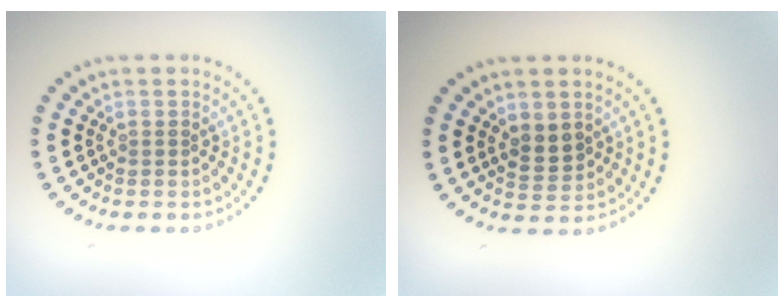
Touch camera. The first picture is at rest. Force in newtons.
{"total": 2.1, "press": 2.0, "slide": 0.6}